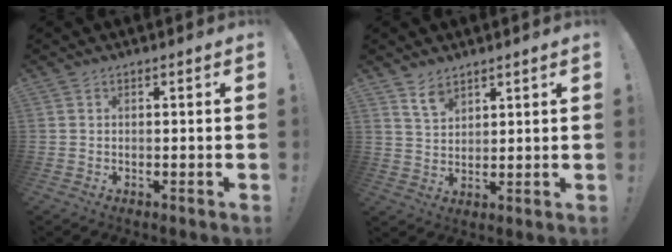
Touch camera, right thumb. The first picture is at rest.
{"total": 5.5, "force": [4.2, 2.7, 2.3], "torque": [-0.044, -0.022, 0.079]}